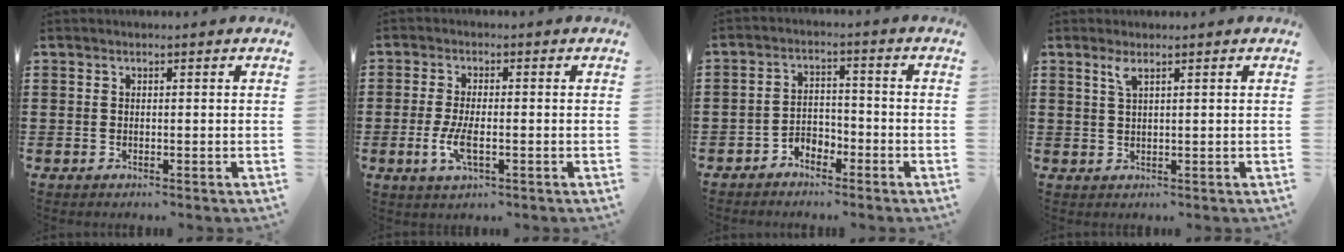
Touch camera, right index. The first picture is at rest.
{"total": 4.7, "force": [-1.3, 1.6, 4.3], "torque": [-0.098, -0.007, -0.030]}
{"total": 3.1, "force": [-2.8, 1.4, 0.4], "torque": [-0.014, 0.008, -0.057]}
{"total": 1.9, "force": [1.1, 0.2, 1.5], "torque": [-0.033, 0.002, 0.019]}